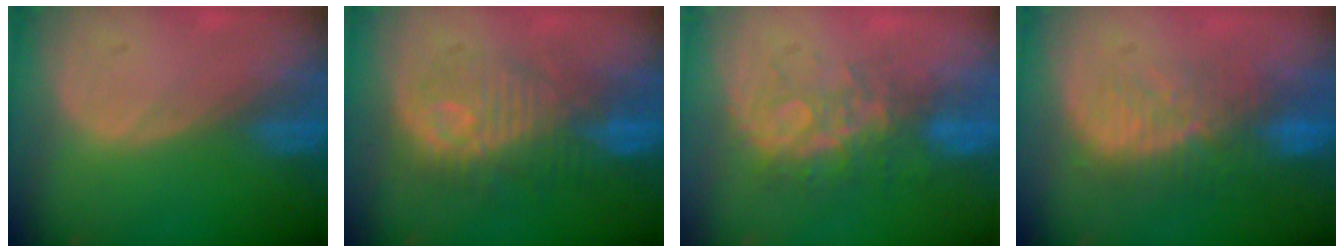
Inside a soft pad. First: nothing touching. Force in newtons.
{"total": 9.7, "press": 9.7, "slide": 0.7}
{"total": 7.7, "press": 7.1, "slide": 3.1}
{"total": 10.0, "press": 8.5, "slide": 5.3}